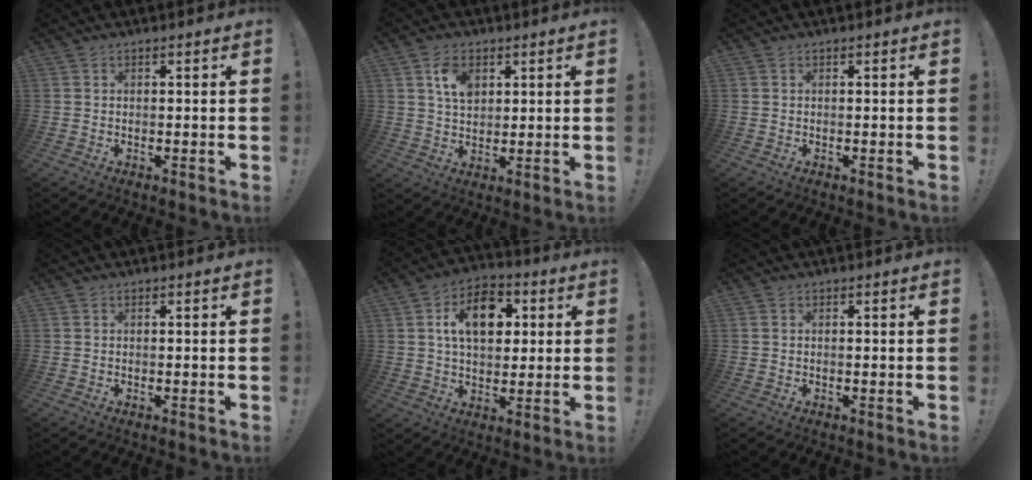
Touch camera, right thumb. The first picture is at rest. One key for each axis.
{"total": 7.6, "fx": 3.1, "fy": 5.2, "fz": 4.5, "tx": -0.059, "ty": -0.008, "tz": 0.055}
{"total": 0.0}
{"total": 0.0}
{"total": 14.3, "fx": 4.2, "fy": 9.6, "fz": 9.7, "tx": -0.137, "ty": 0.001, "tz": 0.078}
{"total": 0.0}